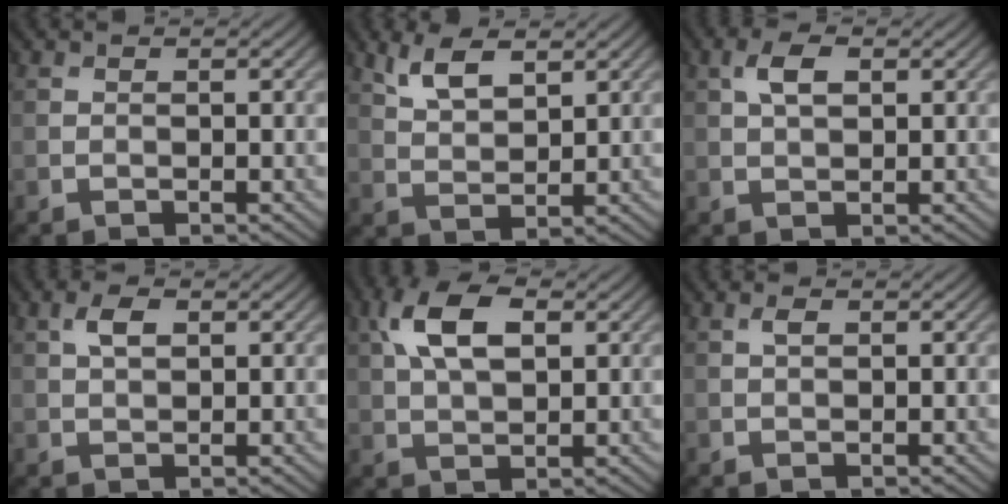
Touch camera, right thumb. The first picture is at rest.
{"total": 5.2, "force": [3.1, 2.1, 3.6], "torque": [-0.084, 0.000, 0.066]}
{"total": 3.5, "force": [1.2, 1.8, 2.7], "torque": [-0.059, 0.006, 0.022]}
{"total": 2.7, "force": [1.0, 1.4, 2.1], "torque": [-0.046, 0.004, 0.019]}
{"total": 8.3, "force": [2.8, 4.2, 6.6], "torque": [-0.143, 0.014, 0.048]}
{"total": 1.0, "force": [0.4, 0.5, 0.8], "torque": [-0.019, 0.001, 0.008]}